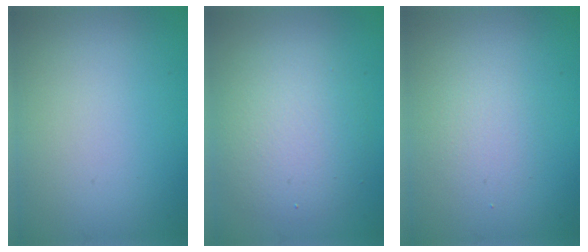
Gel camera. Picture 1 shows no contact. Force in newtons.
{"total": 4.6, "press": 4.6, "slide": 0.4}
{"total": 1.7, "press": 1.7, "slide": 0.1}